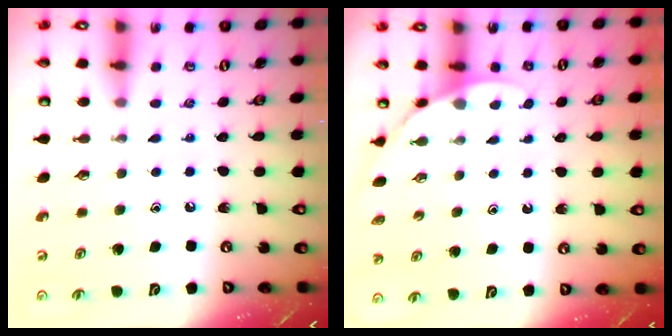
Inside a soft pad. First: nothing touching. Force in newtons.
{"total": 3.8, "press": 3.8, "slide": 0.2}